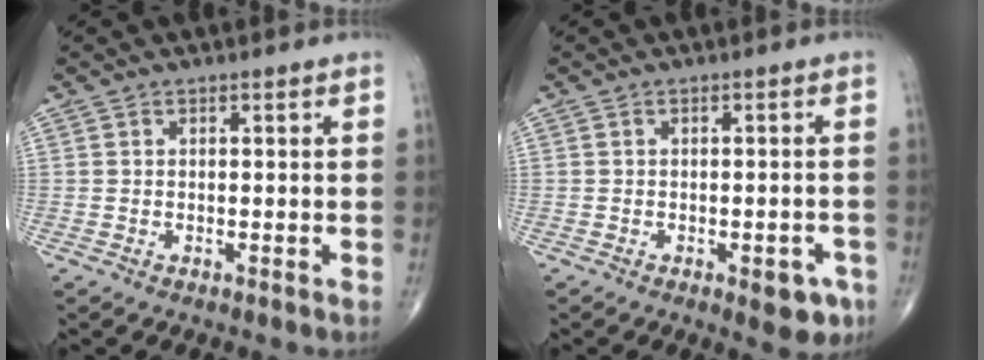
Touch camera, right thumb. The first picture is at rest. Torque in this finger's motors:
{"motor_torque": [0.81, 0.64, 0.39, -0.57, 0.18]}